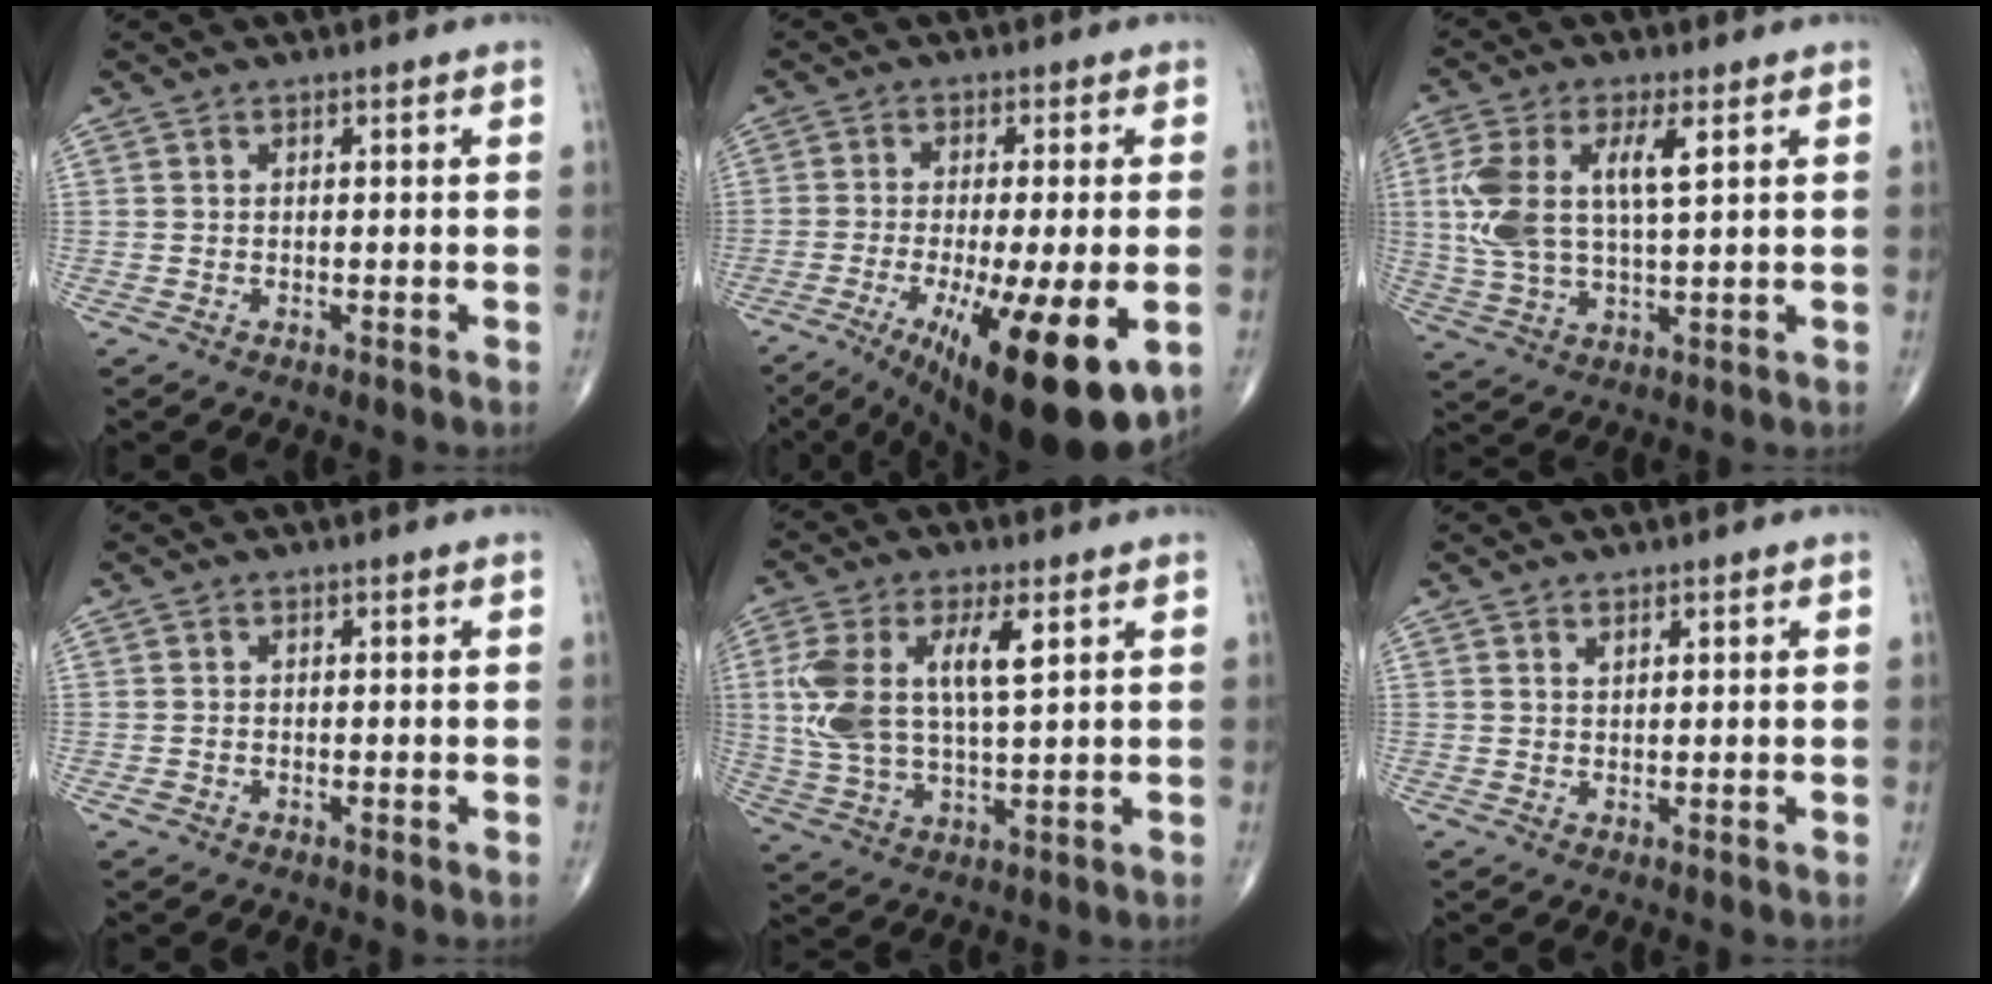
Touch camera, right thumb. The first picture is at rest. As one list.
[{"total": 19.7, "force": [-7.1, 4.8, 17.7], "torque": [-0.248, -0.027, -0.094]}, {"total": 12.7, "force": [3.1, 5.3, 11.1], "torque": [-0.245, 0.001, 0.064]}, {"total": 0.8, "force": [-0.5, 0.6, 0.2], "torque": [-0.006, 0.002, -0.009]}, {"total": 13.8, "force": [3.6, 5.7, 12.1], "torque": [-0.256, 0.000, 0.073]}, {"total": 0.7, "force": [0.6, 0.2, 0.3], "torque": [-0.004, -0.005, 0.012]}]